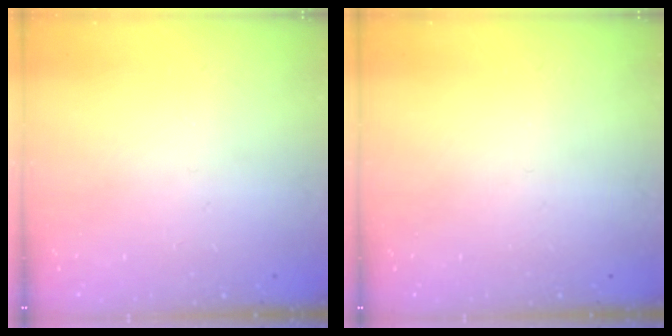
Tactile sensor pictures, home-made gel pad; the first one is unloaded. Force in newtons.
{"total": 0.0}